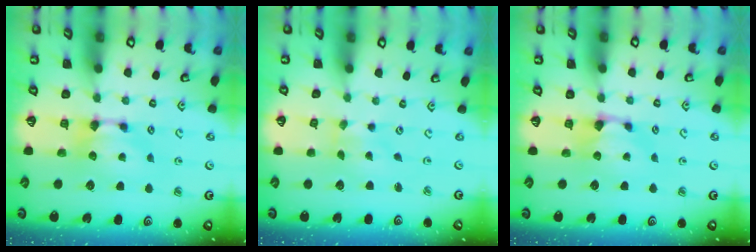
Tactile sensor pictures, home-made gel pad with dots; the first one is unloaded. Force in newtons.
{"total": 3.4, "press": 3.3, "slide": 0.8}
{"total": 0.8, "press": 0.3, "slide": 0.7}